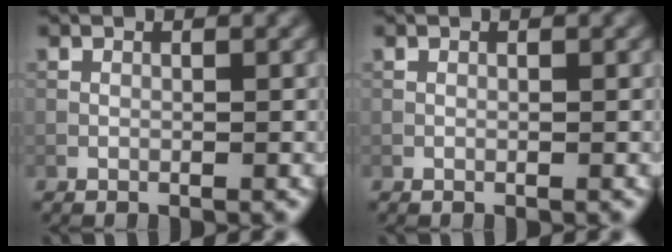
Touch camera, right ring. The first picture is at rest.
{"total": 0.0}